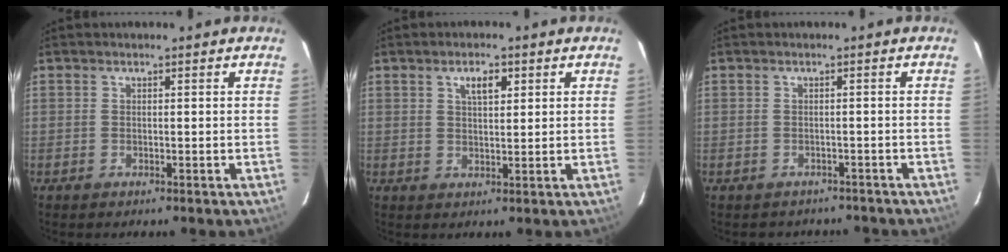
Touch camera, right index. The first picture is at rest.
{"total": 3.8, "force": [1.7, 1.5, 3.0], "torque": [-0.049, 0.008, 0.030]}
{"total": 5.0, "force": [-4.3, 2.4, 1.0], "torque": [-0.011, 0.002, -0.045]}